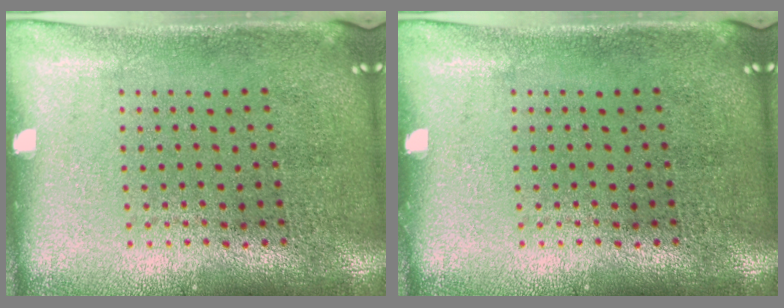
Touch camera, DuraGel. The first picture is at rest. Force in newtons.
{"total": 0.0}